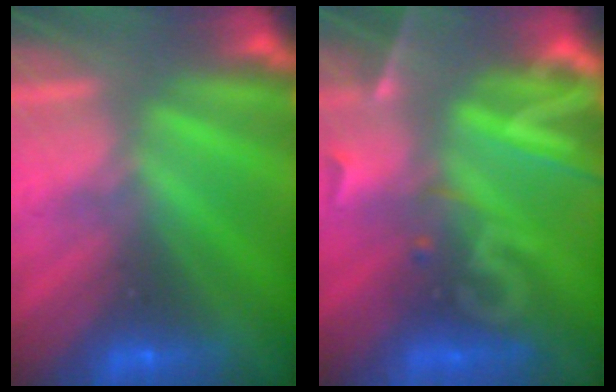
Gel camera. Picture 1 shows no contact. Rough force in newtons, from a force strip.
{"total": 7.5}